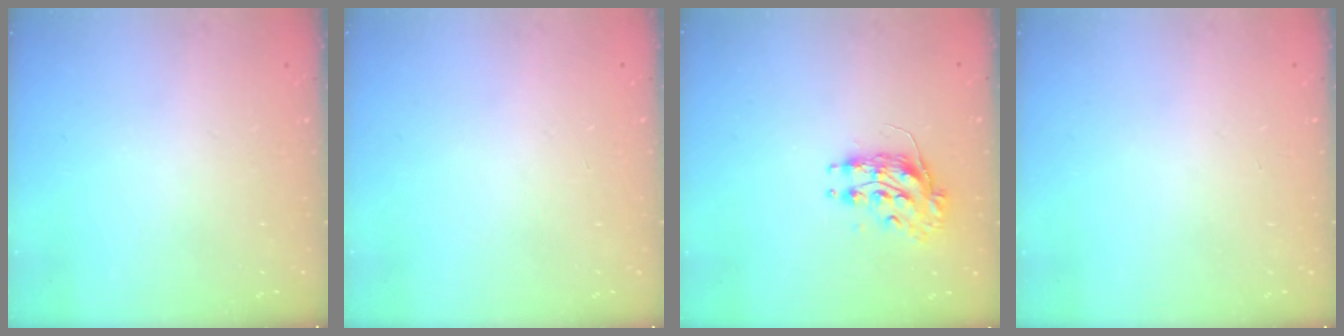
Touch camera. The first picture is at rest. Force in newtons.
{"total": 0.0}
{"total": 8.3, "press": 8.3, "slide": 0.2}
{"total": 0.0}